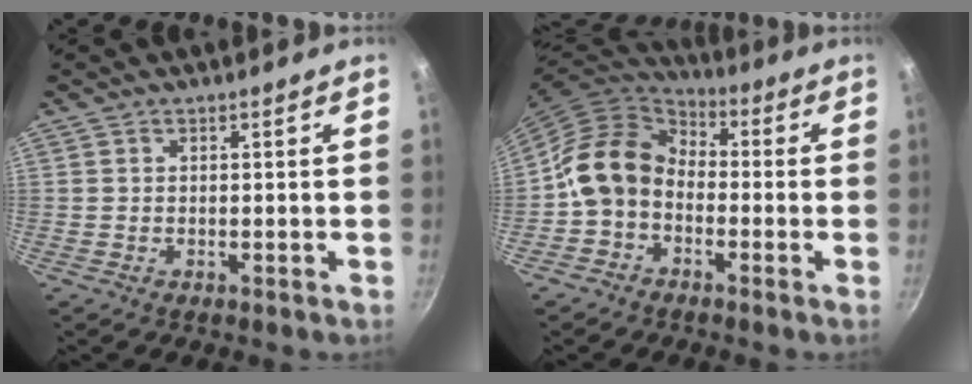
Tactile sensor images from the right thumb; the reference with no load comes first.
{"total": 12.2, "force": [-2.5, 9.4, 7.3], "torque": [-0.126, 0.048, -0.065]}